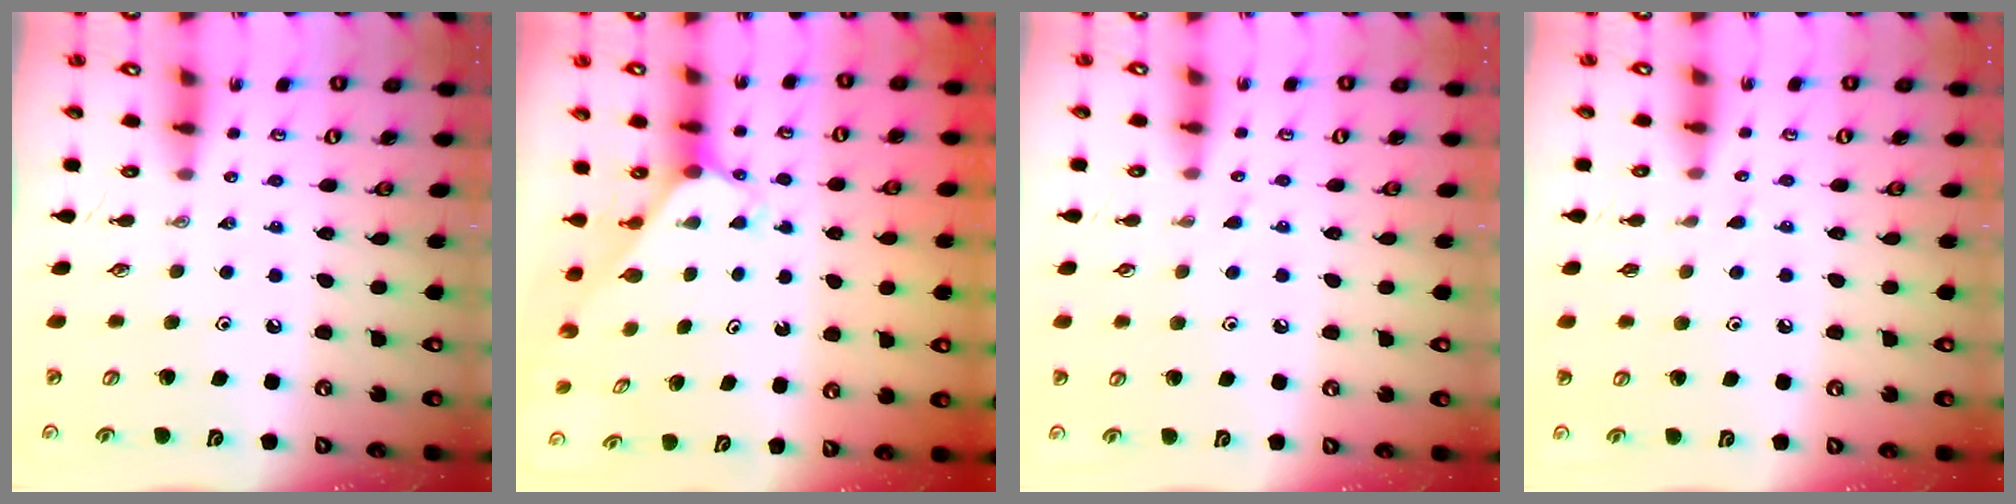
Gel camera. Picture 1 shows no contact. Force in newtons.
{"total": 2.4, "press": 2.4, "slide": 0.2}
{"total": 3.0, "press": 2.9, "slide": 0.4}
{"total": 6.5, "press": 6.5, "slide": 0.4}